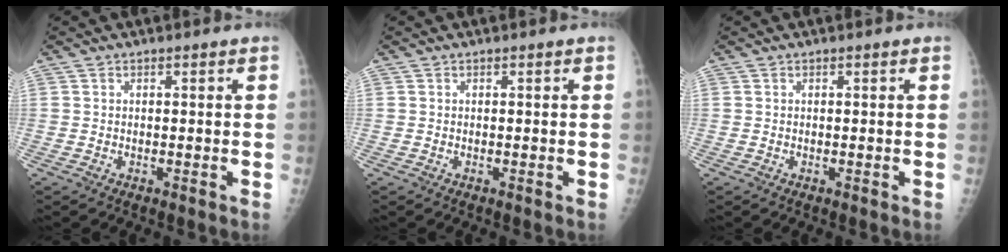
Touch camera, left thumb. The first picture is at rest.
{"total": 0.0}
{"total": 0.0}